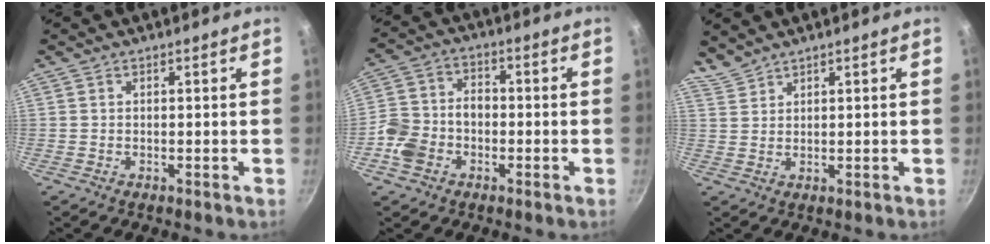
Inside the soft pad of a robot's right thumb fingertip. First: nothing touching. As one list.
[{"total": 9.0, "force": [-3.2, 6.9, 4.9], "torque": [-0.078, 0.033, -0.072]}, {"total": 2.6, "force": [2.5, 0.4, 0.2], "torque": [-0.006, 0.001, 0.059]}]